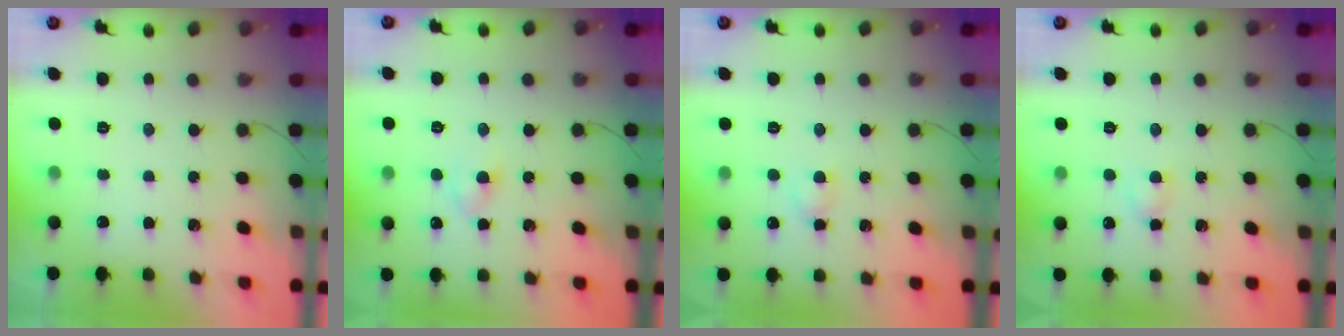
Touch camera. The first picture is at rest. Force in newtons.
{"total": 2.5, "press": 2.3, "slide": 1.0}
{"total": 2.7, "press": 2.5, "slide": 1.0}
{"total": 2.7, "press": 2.5, "slide": 1.0}